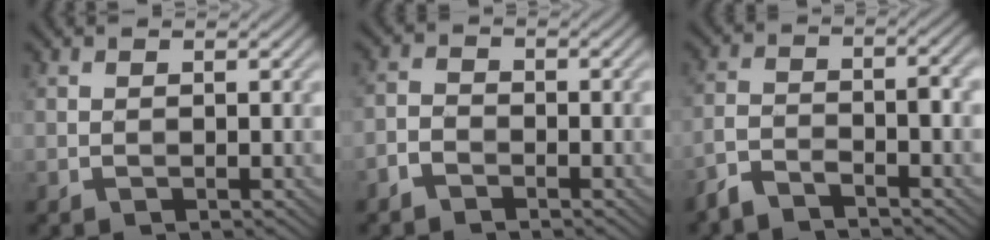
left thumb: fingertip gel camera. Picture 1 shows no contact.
{"total": 2.4, "force": [-1.9, 1.1, 1.0], "torque": [-0.020, 0.002, -0.047]}
{"total": 5.1, "force": [-3.9, 1.1, 3.0], "torque": [-0.064, -0.003, -0.084]}